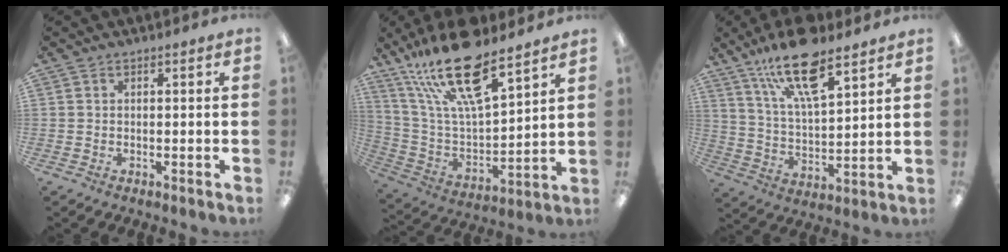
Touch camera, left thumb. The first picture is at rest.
{"total": 21.8, "force": [15.5, 6.9, 13.8], "torque": [-0.260, -0.092, 0.268]}
{"total": 16.9, "force": [11.7, 5.6, 10.8], "torque": [-0.192, -0.053, 0.199]}